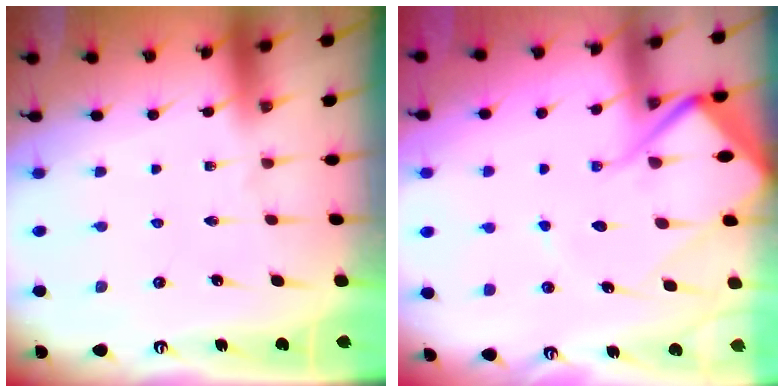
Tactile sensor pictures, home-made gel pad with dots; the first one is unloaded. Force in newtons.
{"total": 12.4, "press": 12.3, "slide": 1.4}